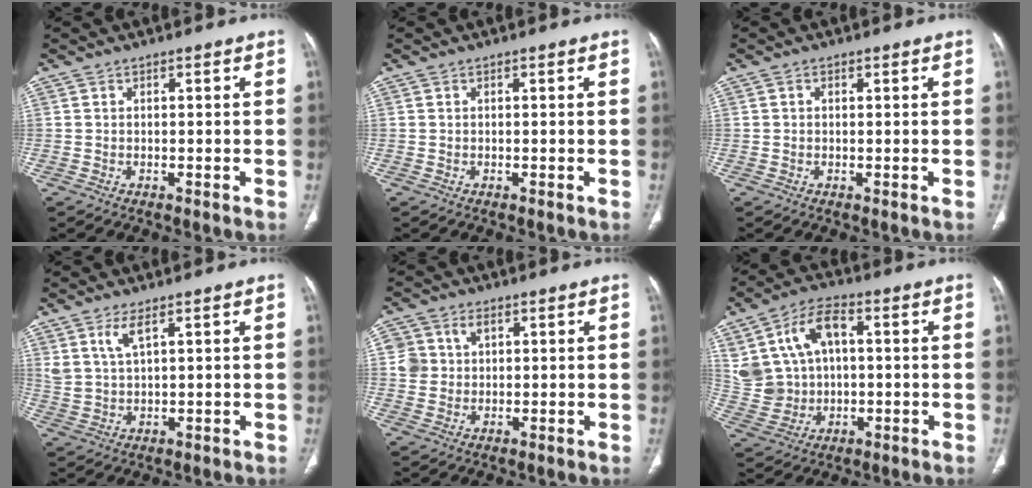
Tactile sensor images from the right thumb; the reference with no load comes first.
{"total": 0.0}
{"total": 0.7, "force": [0.2, 0.5, 0.4], "torque": [-0.004, 0.001, 0.003]}
{"total": 4.4, "force": [2.6, 1.2, 3.3], "torque": [-0.074, -0.015, 0.062]}
{"total": 5.0, "force": [1.6, 4.2, 2.1], "torque": [-0.021, -0.001, 0.034]}
{"total": 13.7, "force": [3.4, 9.7, 9.1], "torque": [-0.157, 0.014, 0.071]}